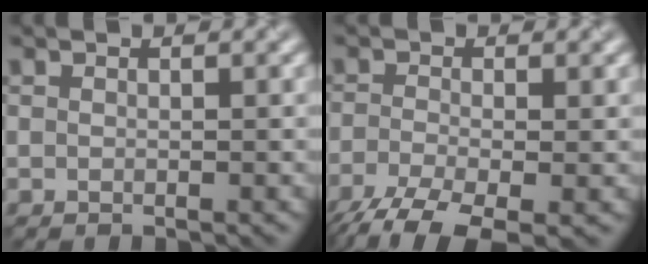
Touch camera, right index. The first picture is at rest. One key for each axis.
{"total": 6.2, "fx": -4.1, "fy": 1.8, "fz": 4.3, "tx": -0.091, "ty": -0.020, "tz": -0.082}